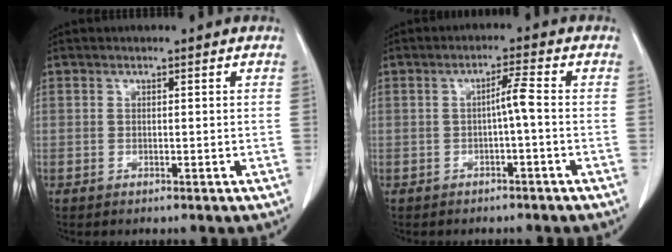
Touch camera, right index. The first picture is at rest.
{"total": 2.8, "force": [-0.6, -0.2, 2.7], "torque": [-0.046, 0.005, -0.010]}